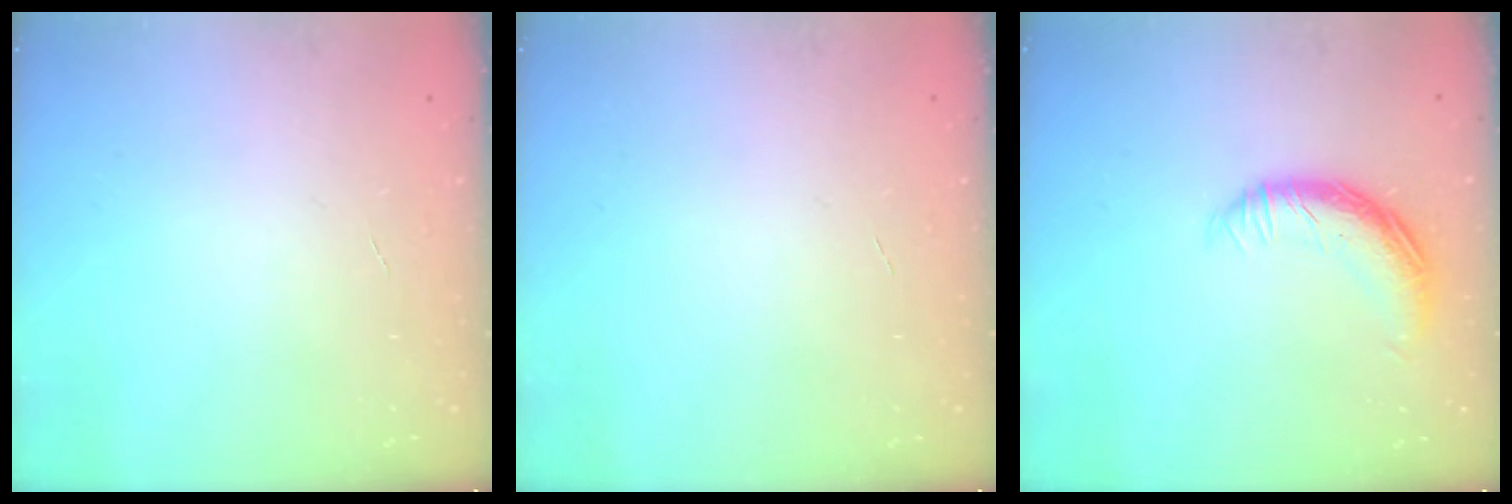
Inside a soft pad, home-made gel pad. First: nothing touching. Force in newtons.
{"total": 0.0}
{"total": 12.0, "press": 12.0, "slide": 0.6}